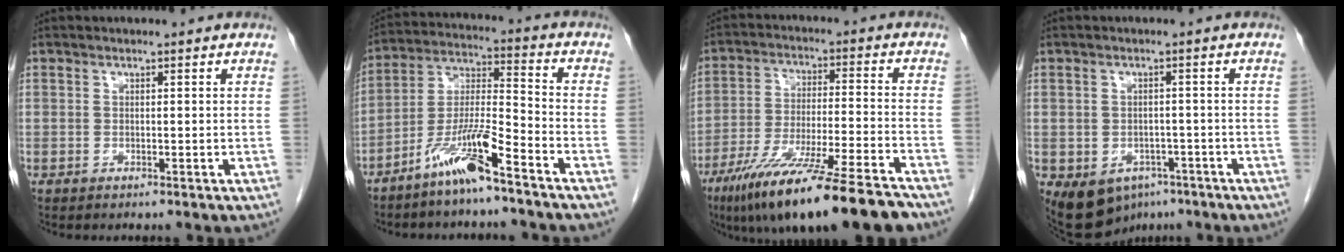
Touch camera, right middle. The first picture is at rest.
{"total": 10.2, "force": [-6.9, 0.4, 7.4], "torque": [-0.155, -0.009, -0.137]}
{"total": 19.4, "force": [-14.5, 0.0, 12.9], "torque": [-0.200, -0.045, -0.243]}
{"total": 7.9, "force": [-4.7, 5.2, 3.5], "torque": [-0.058, 0.012, -0.060]}